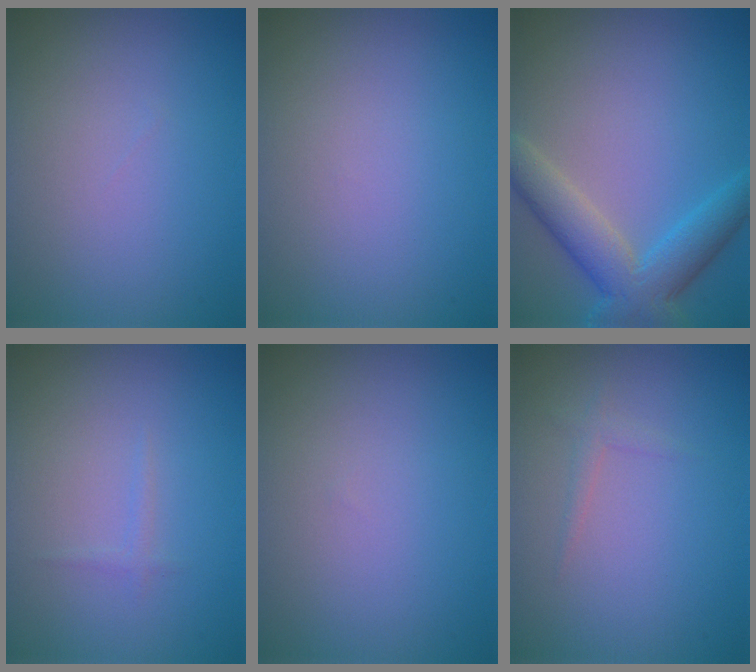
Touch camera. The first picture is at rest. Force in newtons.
{"total": 0.0}
{"total": 5.9, "press": 5.9, "slide": 0.4}
{"total": 0.6, "press": 0.6, "slide": 0.0}
{"total": 0.0}
{"total": 0.9, "press": 0.9, "slide": 0.1}